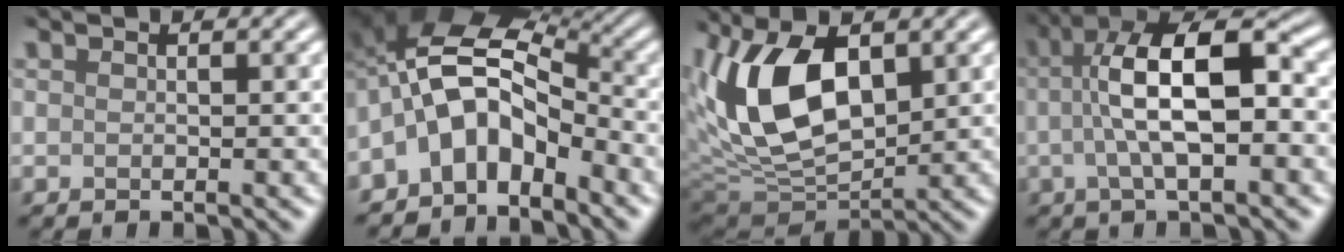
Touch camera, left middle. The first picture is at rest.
{"total": 8.1, "force": [-3.6, 4.7, 5.6], "torque": [-0.094, 0.025, -0.069]}
{"total": 10.5, "force": [2.2, 5.6, 8.6], "torque": [-0.180, 0.014, 0.041]}
{"total": 8.6, "force": [0.1, 2.7, 8.2], "torque": [-0.144, 0.029, 0.006]}